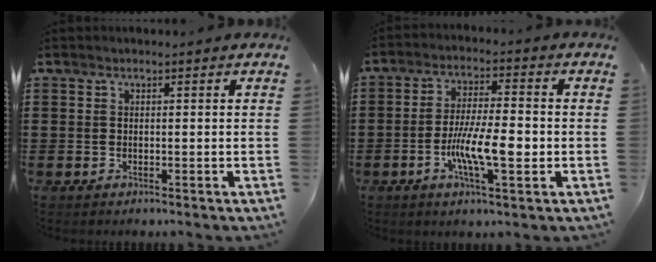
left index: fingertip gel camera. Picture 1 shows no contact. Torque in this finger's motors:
{"motor_torque": [1.55, 0.59, 0.45, 0.12]}